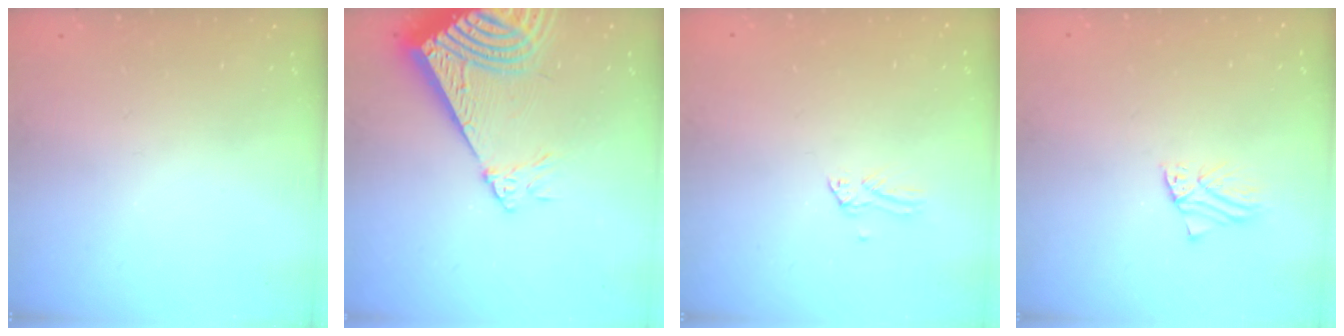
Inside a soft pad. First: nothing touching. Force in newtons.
{"total": 14.7, "press": 14.6, "slide": 2.2}
{"total": 0.0}
{"total": 1.2, "press": 1.2, "slide": 0.1}